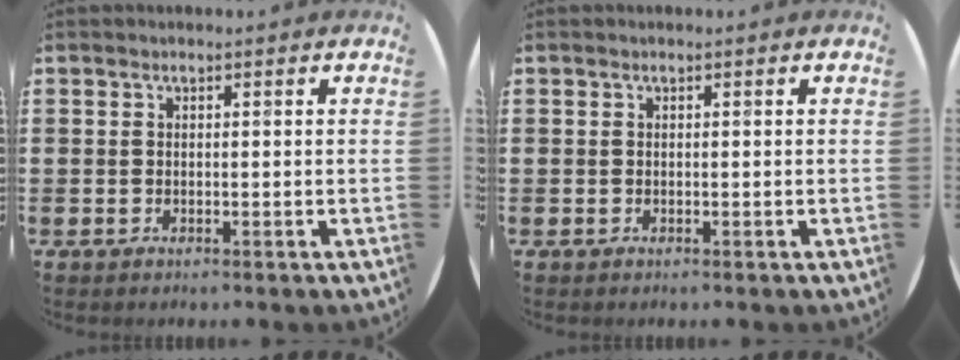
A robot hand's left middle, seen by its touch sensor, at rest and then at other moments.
{"total": 0.0}